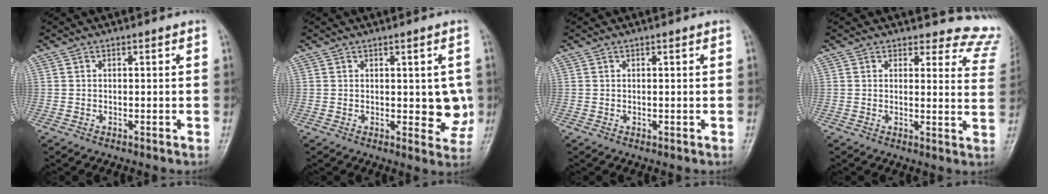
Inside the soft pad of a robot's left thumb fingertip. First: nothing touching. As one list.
[{"total": 6.8, "force": [0.0, 3.3, 5.9], "torque": [-0.037, -0.007, 0.003]}, {"total": 0.0}, {"total": 11.9, "force": [11.4, 3.3, -0.5], "torque": [0.071, -0.108, 0.082]}]